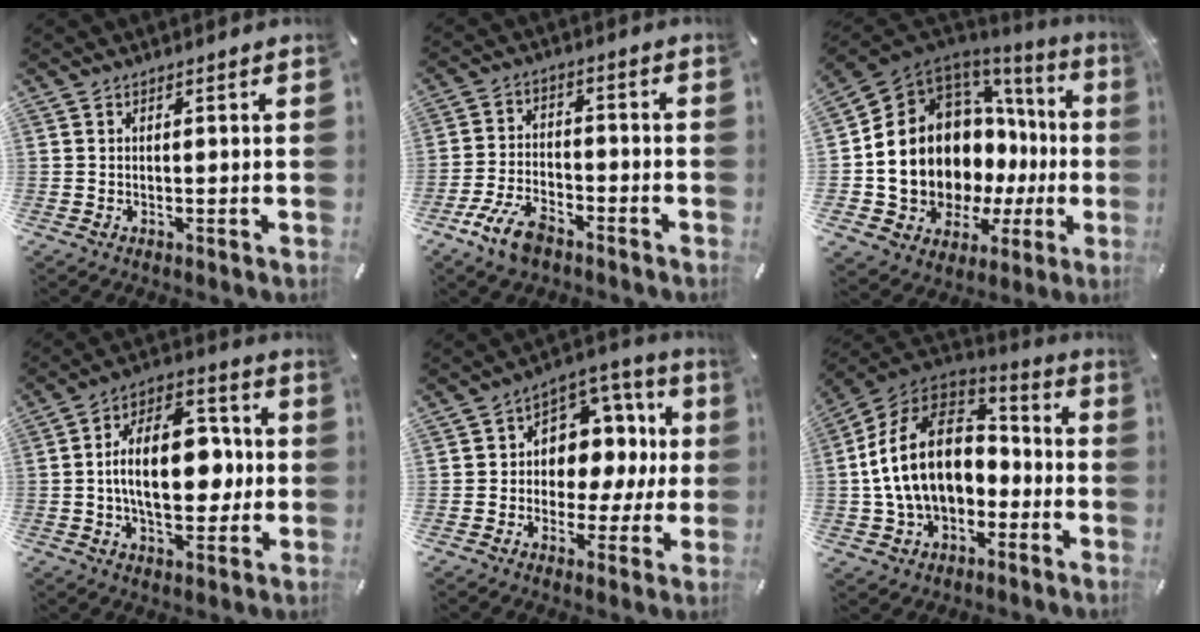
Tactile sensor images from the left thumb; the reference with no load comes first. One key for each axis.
{"total": 9.7, "fx": -6.2, "fy": 4.8, "fz": 5.7, "tx": -0.118, "ty": 0.026, "tz": -0.114}
{"total": 19.5, "fx": 1.5, "fy": 14.7, "fz": 12.7, "tx": -0.221, "ty": -0.065, "tz": 0.063}
{"total": 18.2, "fx": -0.3, "fy": 10.7, "fz": 14.7, "tx": -0.253, "ty": 0.002, "tz": -0.010}
{"total": 10.4, "fx": 0.5, "fy": 9.1, "fz": 5.0, "tx": -0.059, "ty": -0.018, "tz": 0.016}
{"total": 20.2, "fx": -0.5, "fy": 14.9, "fz": 13.7, "tx": -0.265, "ty": 0.014, "tz": -0.006}